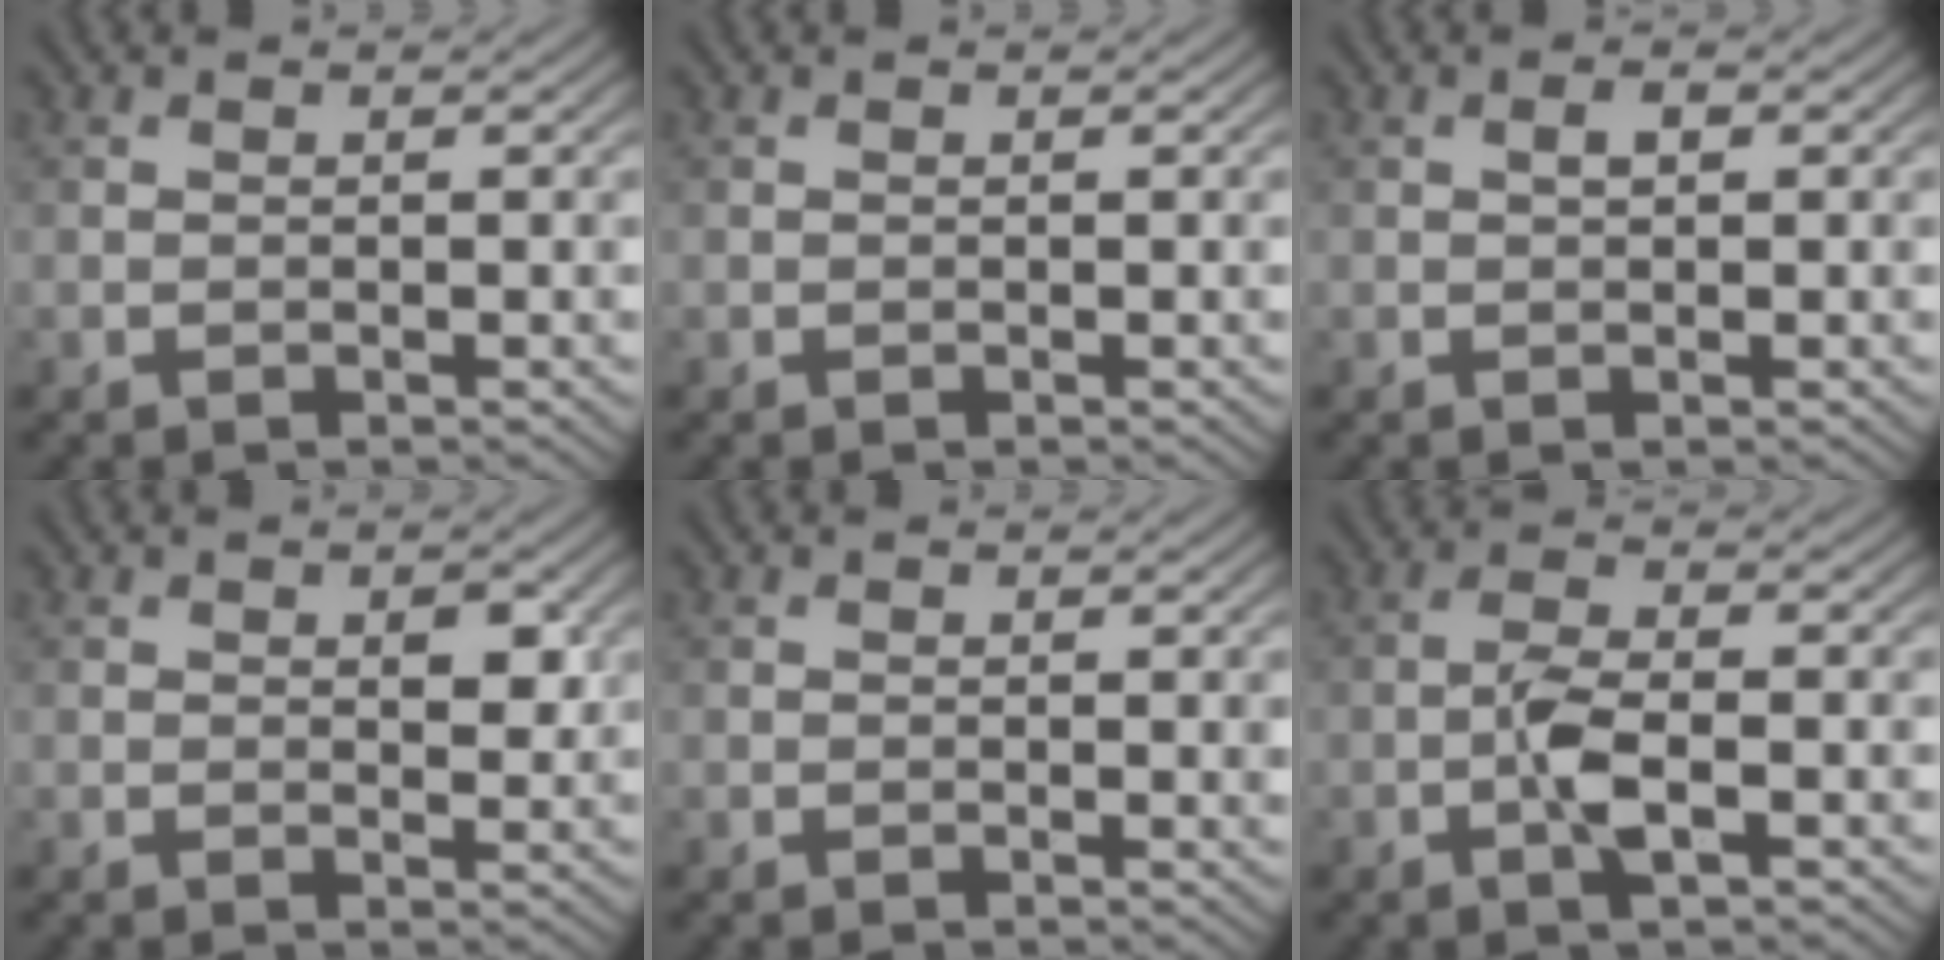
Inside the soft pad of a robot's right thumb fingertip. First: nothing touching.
{"total": 0.0}
{"total": 1.2, "force": [0.2, 0.5, 1.1], "torque": [-0.019, 0.001, 0.003]}
{"total": 2.7, "force": [0.8, 1.5, 2.2], "torque": [-0.027, -0.004, 0.014]}
{"total": 0.6, "force": [0.1, 0.2, 0.5], "torque": [-0.005, -0.003, 0.000]}
{"total": 4.3, "force": [-1.4, 1.4, 3.8], "torque": [-0.084, 0.004, -0.032]}